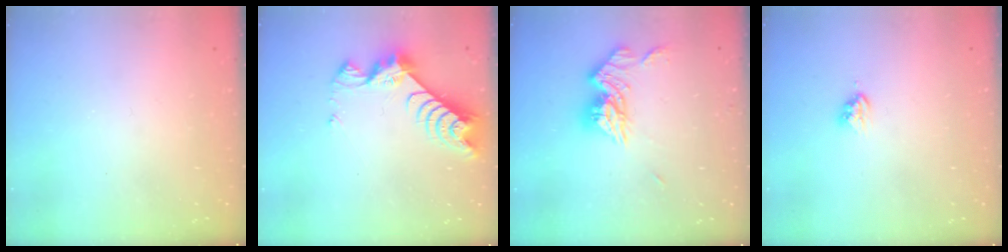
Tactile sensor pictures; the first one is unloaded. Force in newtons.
{"total": 8.4, "press": 8.4, "slide": 0.8}
{"total": 12.5, "press": 12.5, "slide": 1.2}
{"total": 3.6, "press": 3.6, "slide": 0.3}